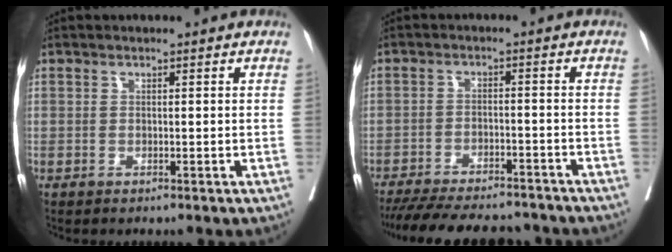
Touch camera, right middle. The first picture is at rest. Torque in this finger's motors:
{"motor_torque": [1.07, -1.08, 0.18, 0.04]}